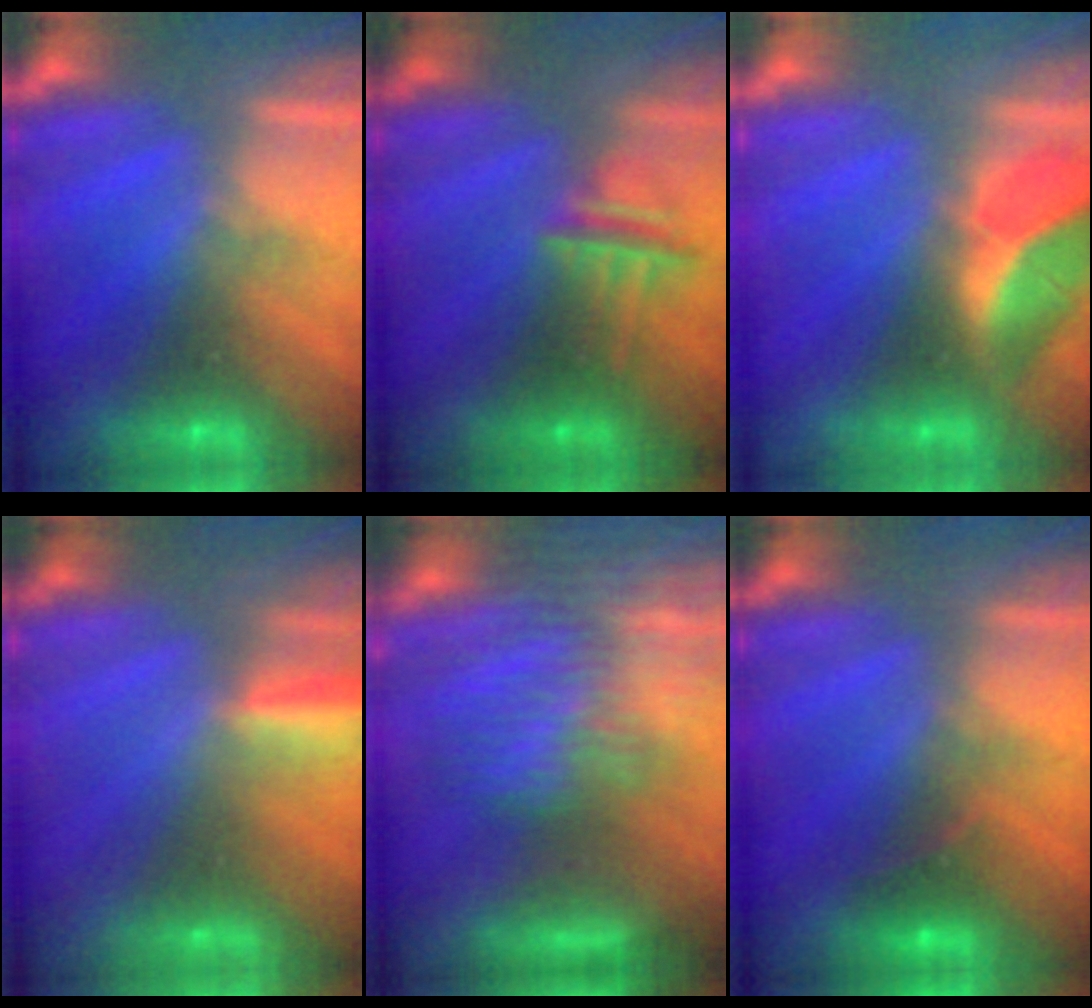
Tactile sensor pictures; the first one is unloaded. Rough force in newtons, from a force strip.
{"total": 2.8}
{"total": 2.6}
{"total": 2.9}
{"total": 6.2}
{"total": 2.6}